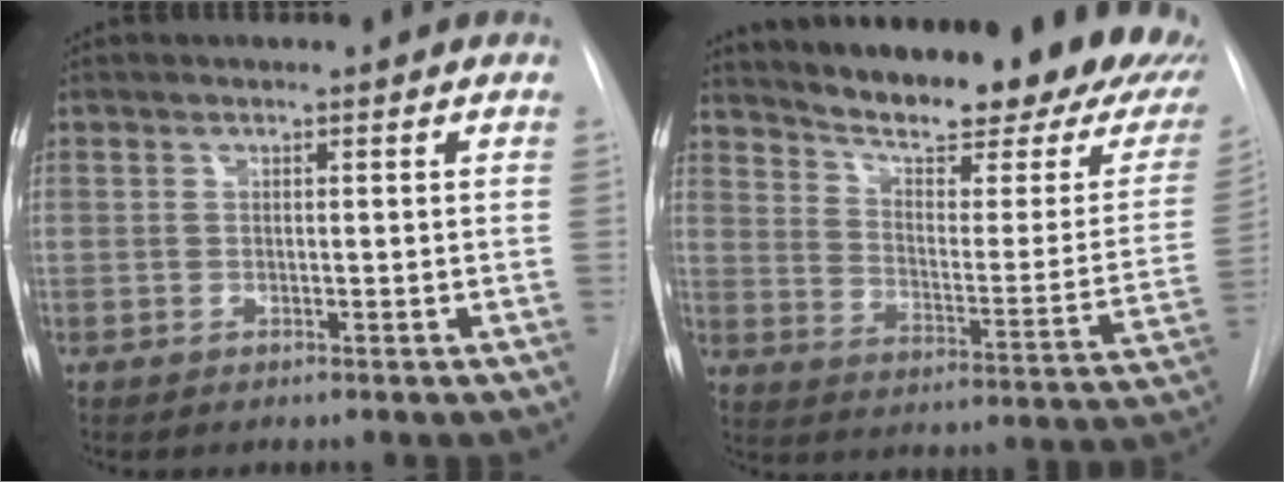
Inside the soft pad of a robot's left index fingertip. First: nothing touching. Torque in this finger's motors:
{"motor_torque": [0.40, -0.97, 0.56, 0.14]}